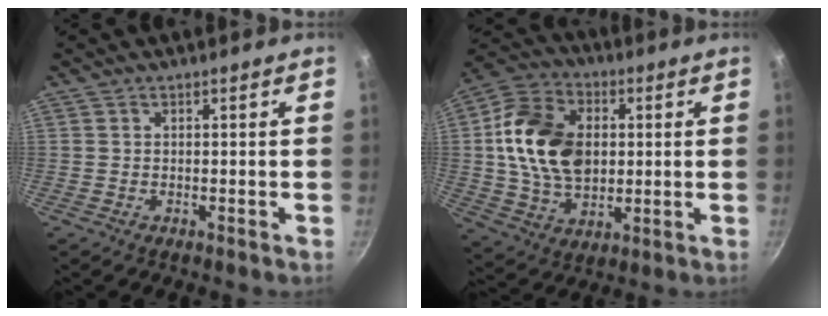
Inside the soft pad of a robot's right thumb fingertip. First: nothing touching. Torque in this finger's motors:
{"motor_torque": [0.33, 0.46, 1.53, 0.23, 0.18]}